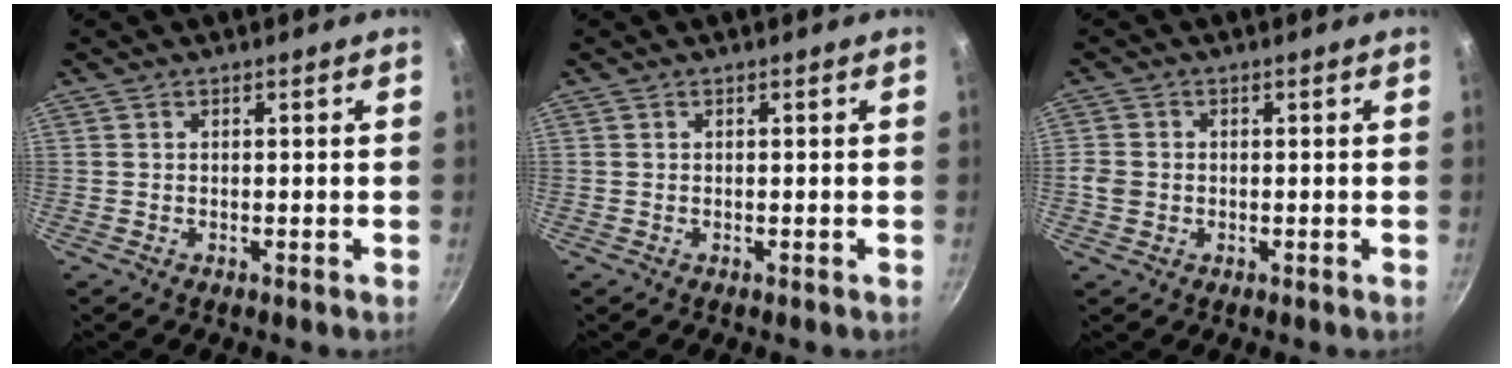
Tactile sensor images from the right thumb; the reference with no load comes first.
{"total": 0.0}
{"total": 3.2, "force": [-0.6, 2.8, 1.4], "torque": [-0.023, 0.009, -0.012]}